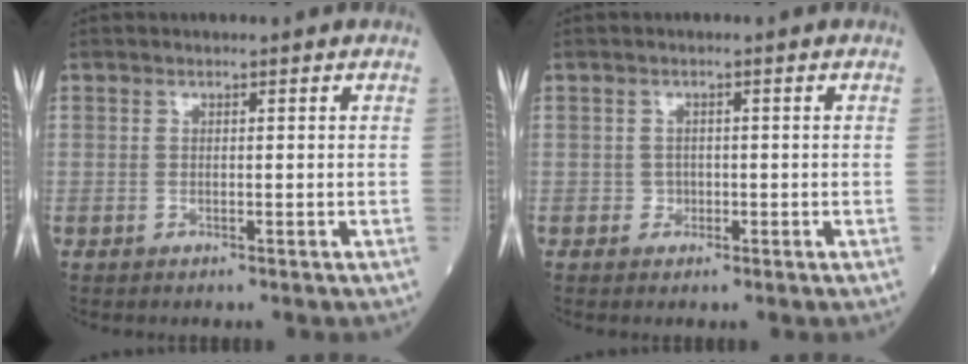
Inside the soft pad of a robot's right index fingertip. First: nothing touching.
{"total": 1.1, "force": [-0.3, 1.1, 0.2], "torque": [0.003, 0.005, -0.007]}